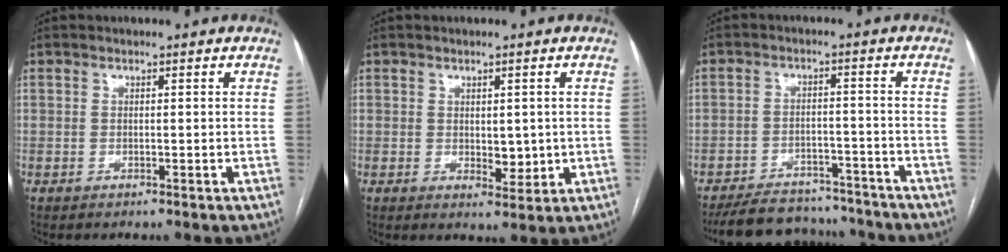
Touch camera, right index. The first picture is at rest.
{"total": 3.4, "force": [0.0, 2.0, 2.7], "torque": [-0.034, -0.005, 0.011]}
{"total": 13.0, "force": [-12.0, 4.2, 2.8], "torque": [-0.043, 0.013, -0.167]}